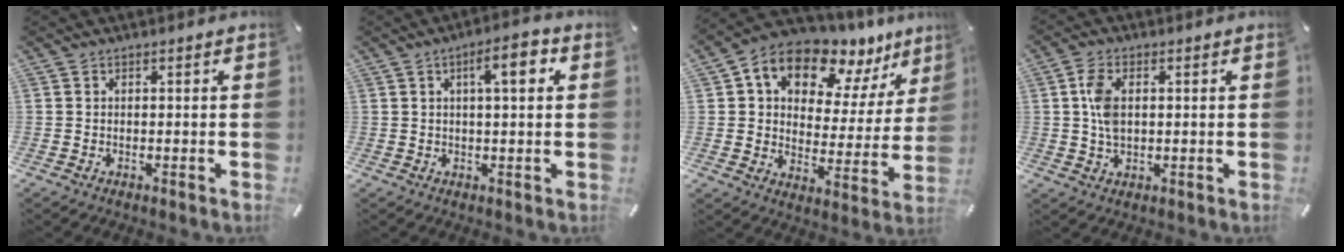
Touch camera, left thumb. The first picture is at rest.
{"total": 6.8, "force": [2.3, 1.9, 6.1], "torque": [-0.091, -0.004, 0.029]}
{"total": 13.1, "force": [9.6, 7.3, 5.2], "torque": [-0.090, -0.079, 0.169]}
{"total": 5.9, "force": [1.0, 3.5, 4.6], "torque": [-0.102, 0.001, 0.013]}